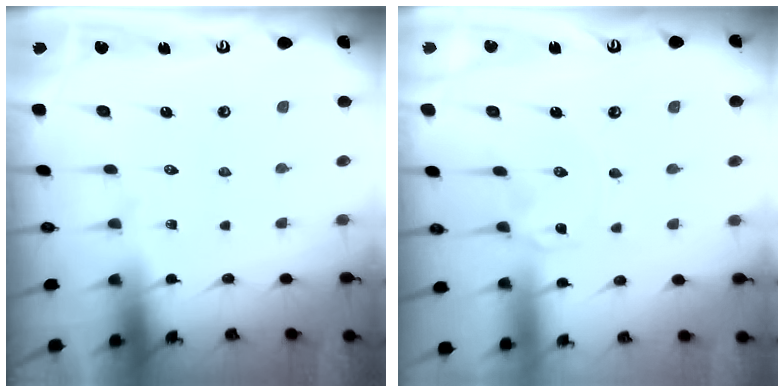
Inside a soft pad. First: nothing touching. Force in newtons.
{"total": 2.5, "press": 2.5, "slide": 0.4}